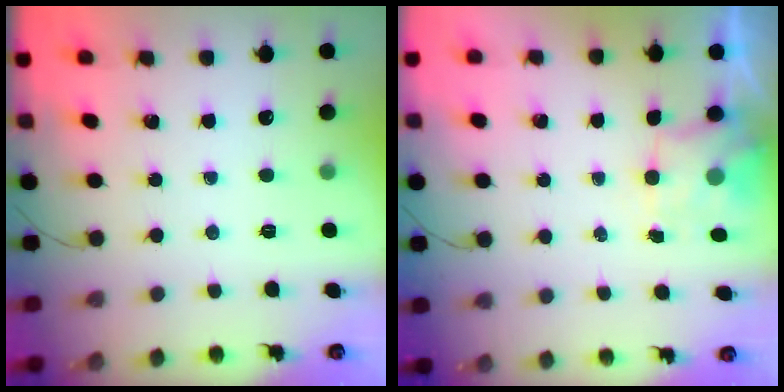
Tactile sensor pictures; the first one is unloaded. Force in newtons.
{"total": 2.0, "press": 1.9, "slide": 0.5}